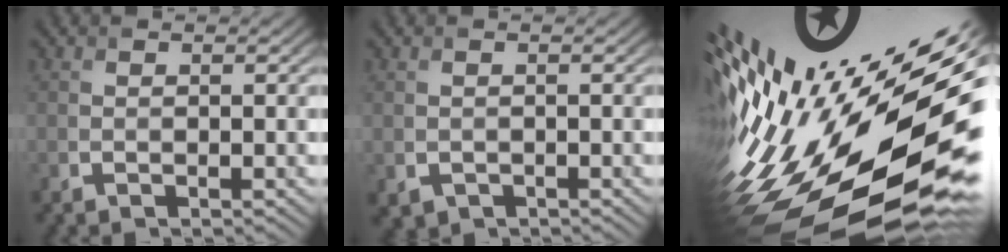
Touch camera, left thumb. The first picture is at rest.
{"total": 0.7, "force": [-0.2, 0.6, -0.2], "torque": [0.000, -0.005, 0.001]}
{"total": 19.4, "force": [-2.1, 8.5, 17.4], "torque": [-0.311, -0.054, -0.031]}